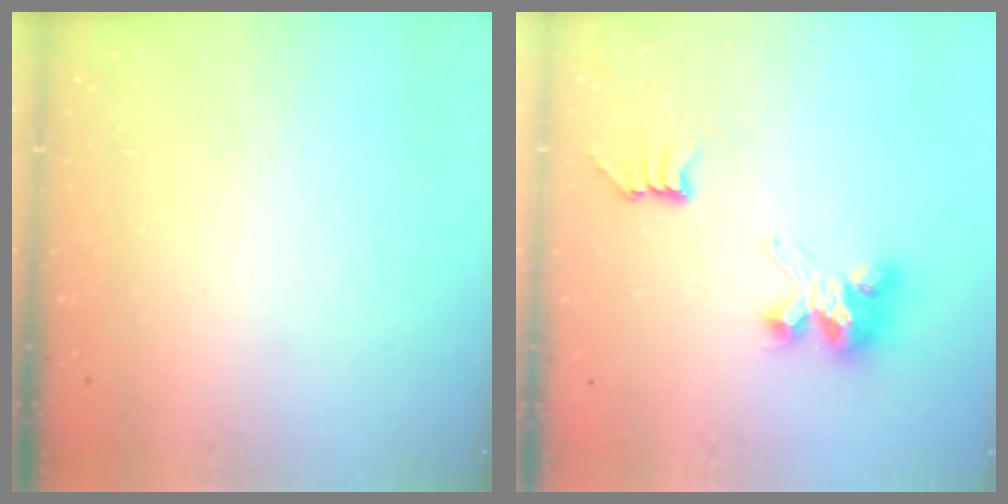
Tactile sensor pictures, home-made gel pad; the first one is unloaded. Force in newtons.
{"total": 6.6, "press": 6.6, "slide": 0.1}